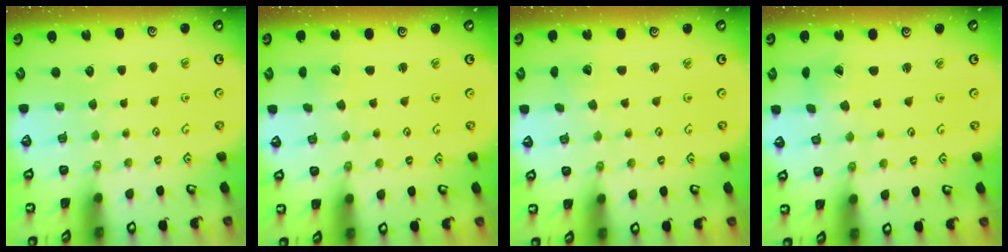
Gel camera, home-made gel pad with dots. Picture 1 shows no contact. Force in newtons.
{"total": 2.3, "press": 2.3, "slide": 0.1}
{"total": 2.3, "press": 2.3, "slide": 0.1}
{"total": 3.0, "press": 3.0, "slide": 0.2}